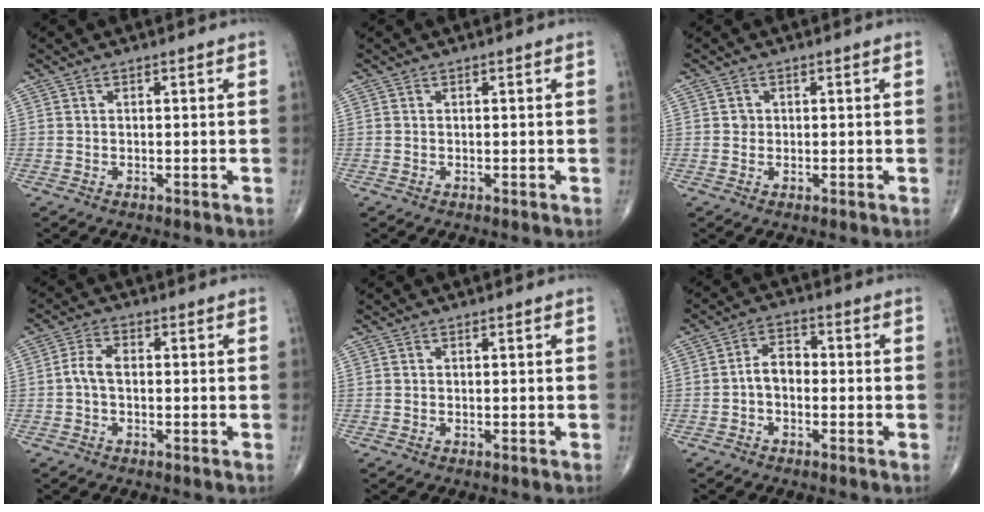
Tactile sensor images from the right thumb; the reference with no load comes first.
{"total": 0.0}
{"total": 1.0, "force": [0.1, 1.0, 0.2], "torque": [0.006, 0.003, 0.002]}
{"total": 3.7, "force": [-0.3, 2.2, 2.9], "torque": [-0.059, 0.014, -0.012]}
{"total": 0.0}
{"total": 4.8, "force": [-0.9, 3.2, 3.5], "torque": [-0.048, 0.023, -0.026]}